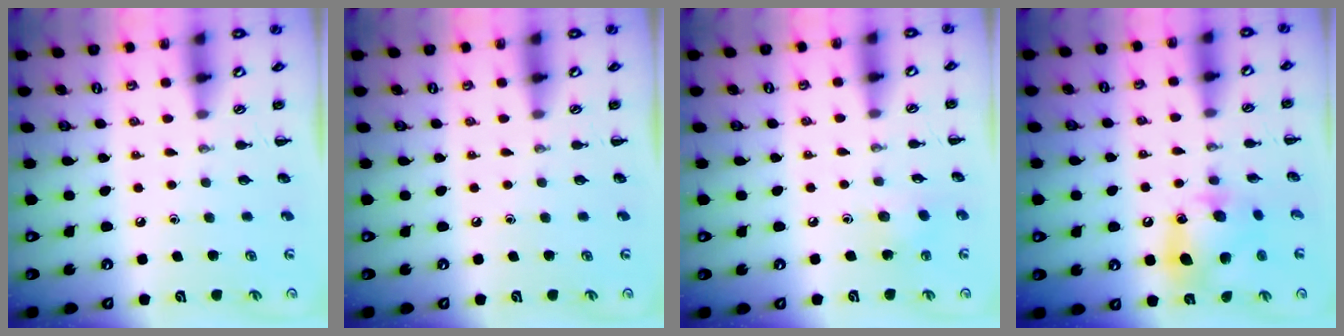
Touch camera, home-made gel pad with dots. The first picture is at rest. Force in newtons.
{"total": 0.0}
{"total": 4.8, "press": 4.6, "slide": 1.1}
{"total": 12.7, "press": 12.6, "slide": 1.8}